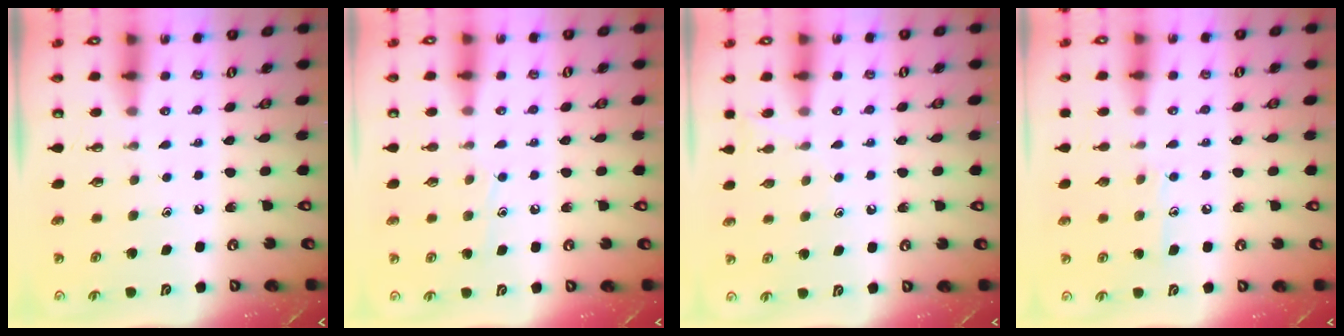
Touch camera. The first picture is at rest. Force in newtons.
{"total": 7.7, "press": 7.6, "slide": 0.5}
{"total": 7.1, "press": 7.0, "slide": 0.8}
{"total": 7.0, "press": 6.9, "slide": 0.6}